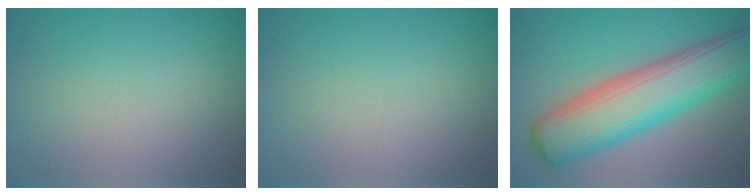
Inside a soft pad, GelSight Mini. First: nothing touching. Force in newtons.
{"total": 0.0}
{"total": 10.2, "press": 10.2, "slide": 0.3}